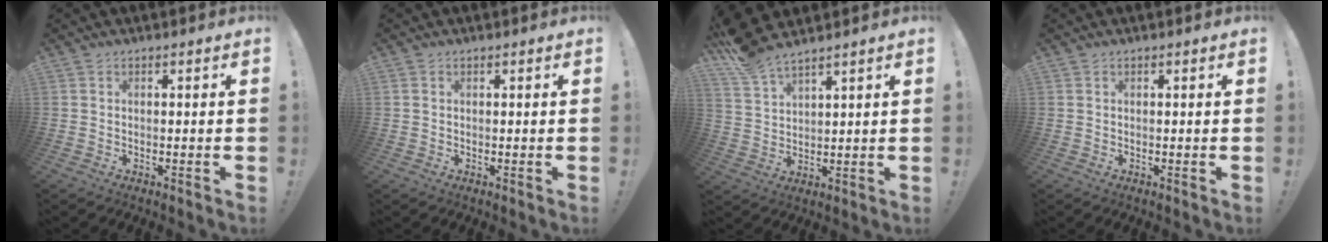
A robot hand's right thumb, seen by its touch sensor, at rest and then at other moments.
{"total": 0.6, "force": [0.3, 0.4, 0.2], "torque": [-0.011, 0.003, 0.007]}
{"total": 7.8, "force": [6.9, 1.7, 3.3], "torque": [-0.082, -0.038, 0.134]}
{"total": 0.0}